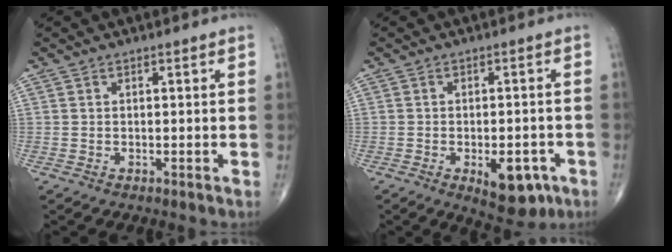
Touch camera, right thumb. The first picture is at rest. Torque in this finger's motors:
{"motor_torque": [2.06, 1.85, 0.58, -0.67, 0.21]}